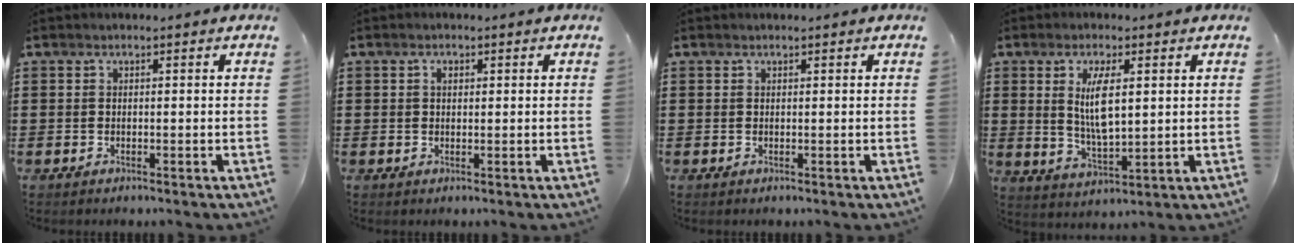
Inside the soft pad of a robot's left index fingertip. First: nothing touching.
{"total": 1.1, "force": [0.4, 0.8, 0.7], "torque": [-0.015, 0.007, 0.008]}
{"total": 0.0}
{"total": 6.5, "force": [1.8, 2.2, 5.8], "torque": [-0.109, 0.001, 0.030]}